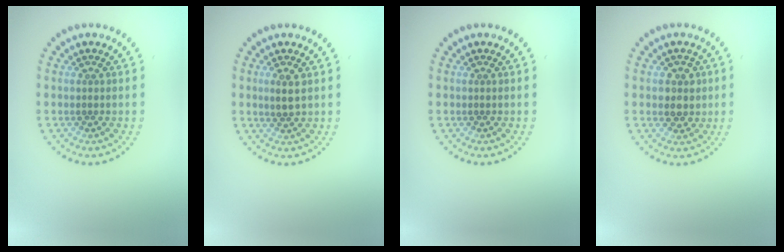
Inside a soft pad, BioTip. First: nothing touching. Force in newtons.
{"total": 1.9, "press": 1.8, "slide": 0.6}
{"total": 0.0}
{"total": 2.2, "press": 2.0, "slide": 0.7}